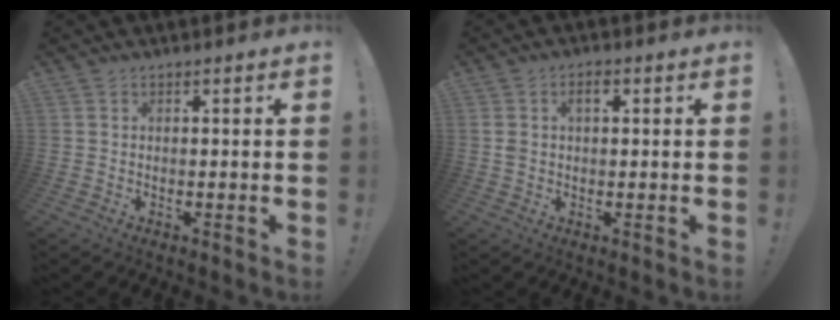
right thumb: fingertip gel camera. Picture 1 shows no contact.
{"total": 3.5, "force": [1.0, 2.1, 2.6], "torque": [-0.044, 0.006, 0.014]}